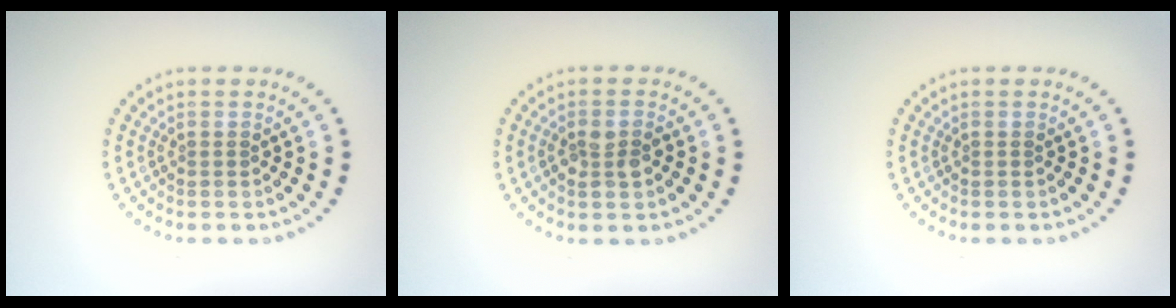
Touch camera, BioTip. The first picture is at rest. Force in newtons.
{"total": 2.0, "press": 1.9, "slide": 0.4}
{"total": 0.0}